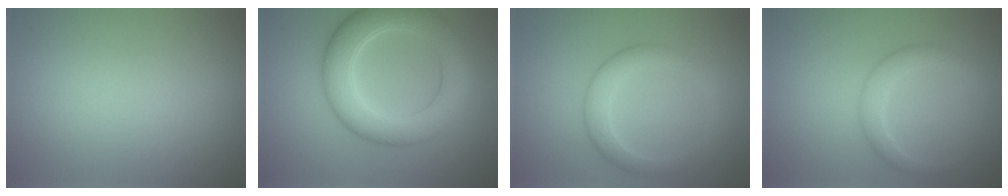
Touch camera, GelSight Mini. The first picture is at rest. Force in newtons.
{"total": 7.1, "press": 7.1, "slide": 0.1}
{"total": 3.0, "press": 3.0, "slide": 0.1}
{"total": 2.3, "press": 2.2, "slide": 0.3}